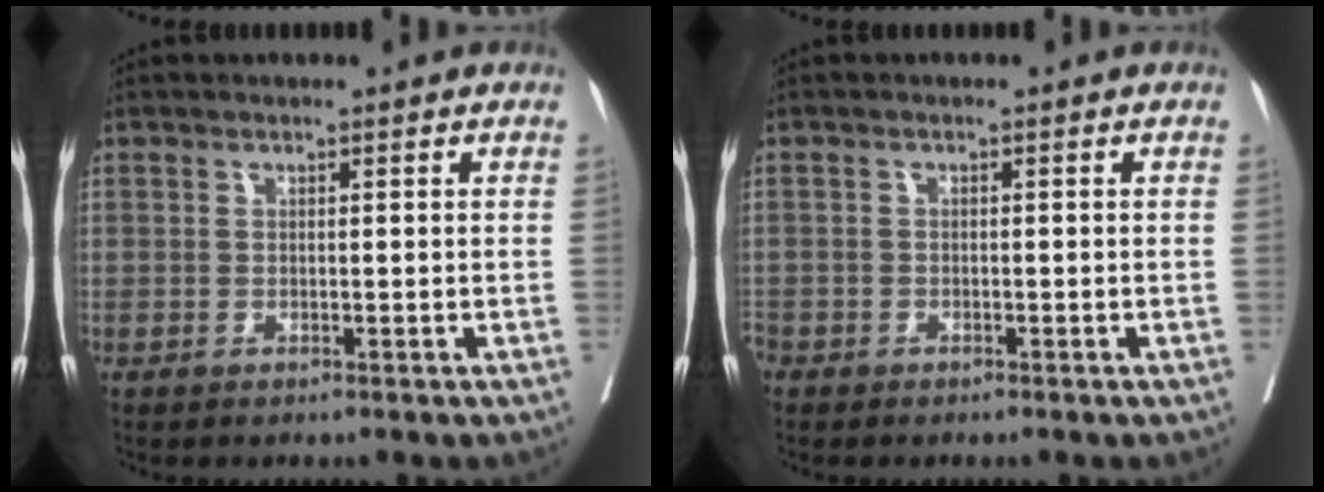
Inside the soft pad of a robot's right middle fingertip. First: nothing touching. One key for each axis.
{"total": 2.5, "fx": -1.8, "fy": 1.6, "fz": 0.6, "tx": -0.019, "ty": 0.000, "tz": -0.038}